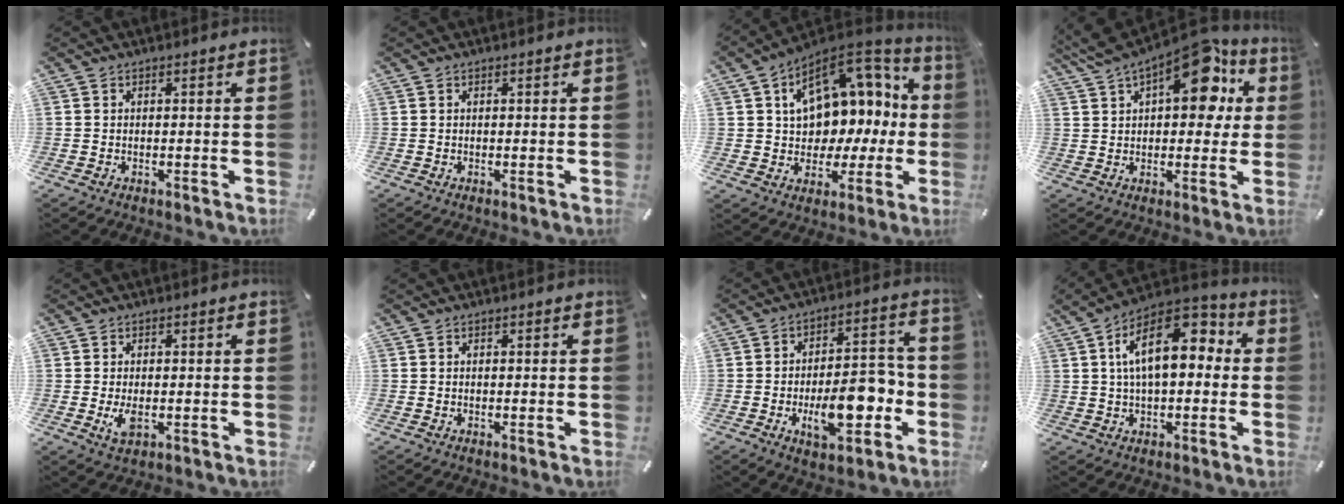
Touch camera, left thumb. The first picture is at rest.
{"total": 0.0}
{"total": 15.5, "force": [5.2, 11.2, 9.2], "torque": [-0.135, -0.036, 0.096]}
{"total": 17.6, "force": [8.5, 9.2, 12.4], "torque": [-0.180, -0.039, 0.143]}
{"total": 3.7, "force": [-0.5, 2.0, 3.0], "torque": [-0.066, -0.010, -0.013]}
{"total": 0.0}
{"total": 14.5, "force": [-4.2, 7.6, 11.6], "torque": [-0.176, 0.005, -0.070]}
{"total": 15.1, "force": [3.8, 8.1, 12.2], "torque": [-0.210, -0.005, 0.065]}